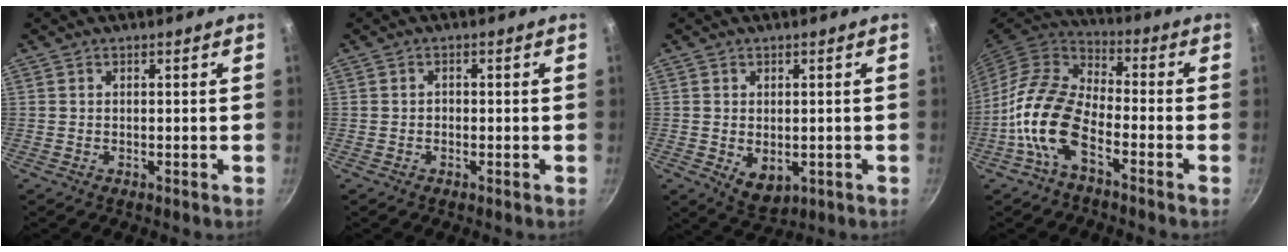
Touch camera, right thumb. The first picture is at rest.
{"total": 0.8, "force": [-0.3, 0.6, 0.4], "torque": [0.000, 0.003, -0.008]}
{"total": 5.0, "force": [-0.9, 3.3, 3.7], "torque": [-0.049, -0.010, 0.000]}
{"total": 14.1, "force": [-5.5, 6.9, 11.0], "torque": [-0.226, 0.048, -0.117]}